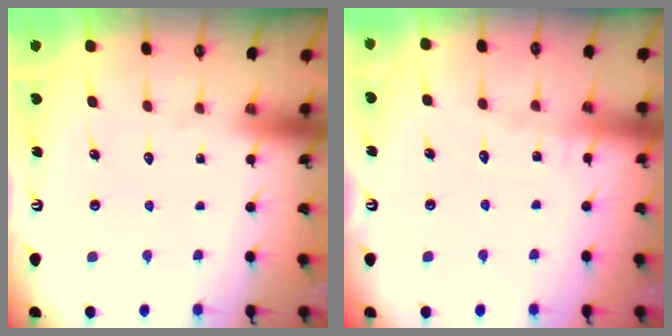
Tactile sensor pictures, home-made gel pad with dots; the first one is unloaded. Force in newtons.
{"total": 3.4, "press": 3.4, "slide": 0.3}